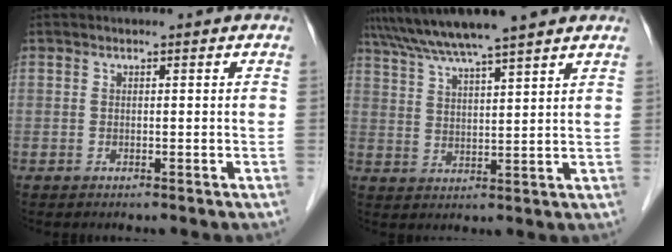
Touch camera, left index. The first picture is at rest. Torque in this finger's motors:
{"motor_torque": [1.07, -1.08, 0.67, 0.21]}